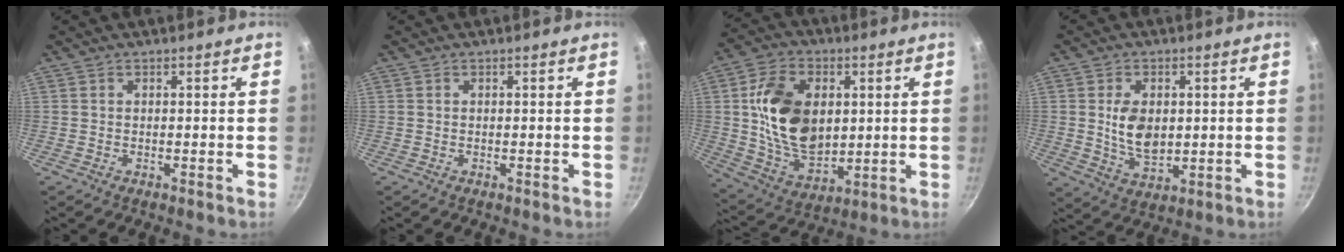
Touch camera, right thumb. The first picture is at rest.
{"total": 0.0}
{"total": 18.2, "force": [2.8, 12.2, 13.2], "torque": [-0.211, -0.009, 0.060]}
{"total": 8.3, "force": [0.9, 5.4, 6.2], "torque": [-0.097, -0.018, 0.023]}